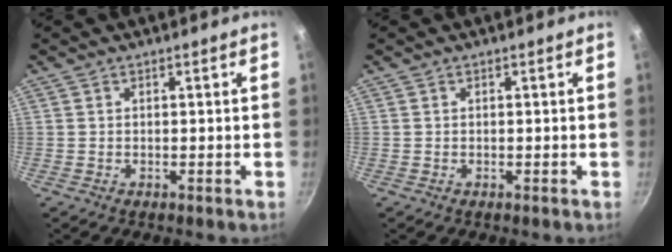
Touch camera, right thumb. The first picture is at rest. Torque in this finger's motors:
{"motor_torque": [-0.02, 0.03, 0.12, 0.04, 0.04]}